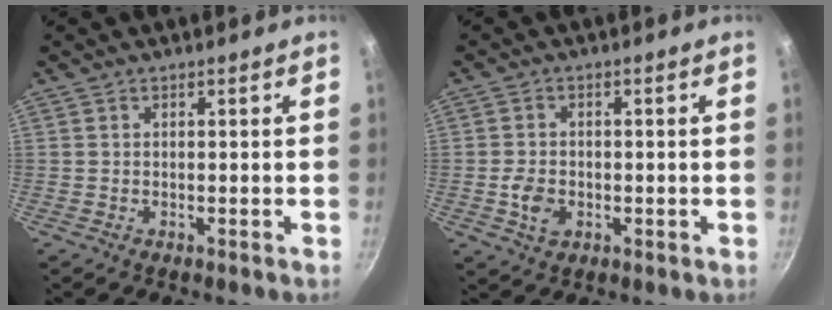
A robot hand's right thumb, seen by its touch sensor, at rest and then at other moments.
{"total": 4.7, "force": [-1.0, 3.4, 3.1], "torque": [-0.053, 0.008, -0.016]}